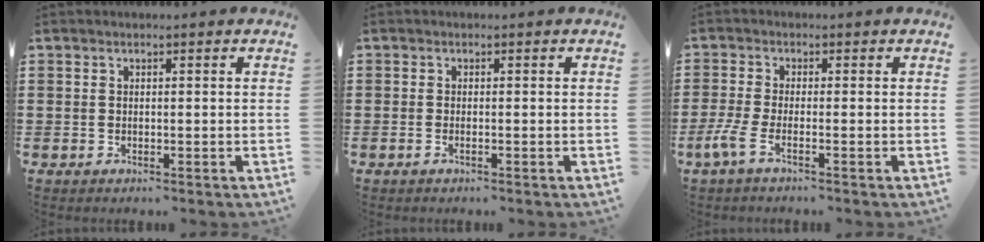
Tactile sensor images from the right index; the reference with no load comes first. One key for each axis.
{"total": 0.6, "fx": -0.4, "fy": 0.1, "fz": 0.5, "tx": -0.010, "ty": -0.003, "tz": -0.006}
{"total": 3.5, "fx": -1.8, "fy": 0.6, "fz": 2.9, "tx": -0.079, "ty": -0.012, "tz": -0.041}